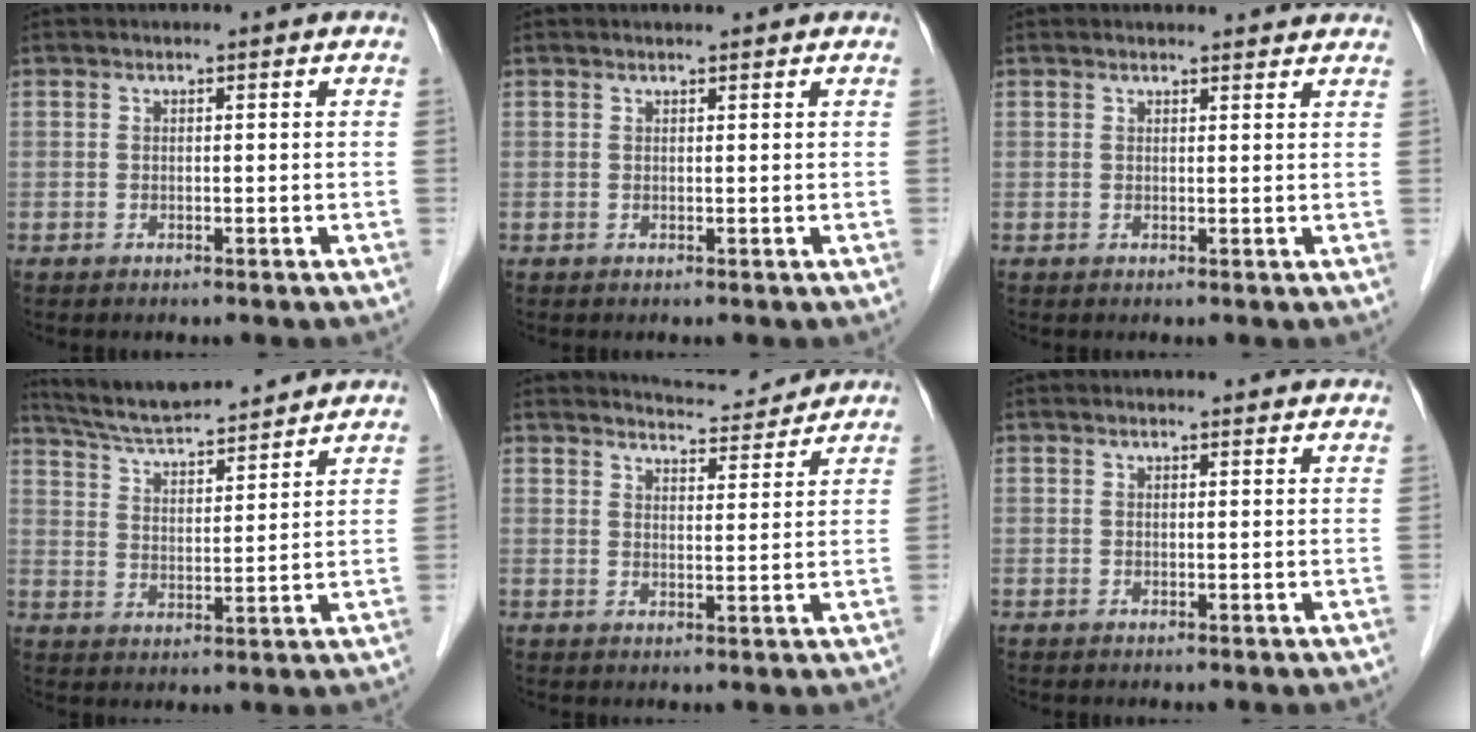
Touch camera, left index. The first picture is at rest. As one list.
[{"total": 1.3, "force": [1.2, 0.1, 0.4], "torque": [-0.007, 0.009, 0.020]}, {"total": 5.1, "force": [4.9, 1.0, 0.9], "torque": [-0.009, 0.012, 0.048]}, {"total": 14.1, "force": [13.1, 1.6, 5.0], "torque": [-0.093, 0.020, 0.213]}, {"total": 6.1, "force": [6.1, 0.4, -0.1], "torque": [-0.007, 0.003, 0.083]}, {"total": 3.9, "force": [3.8, 0.6, 0.8], "torque": [-0.012, 0.014, 0.038]}]